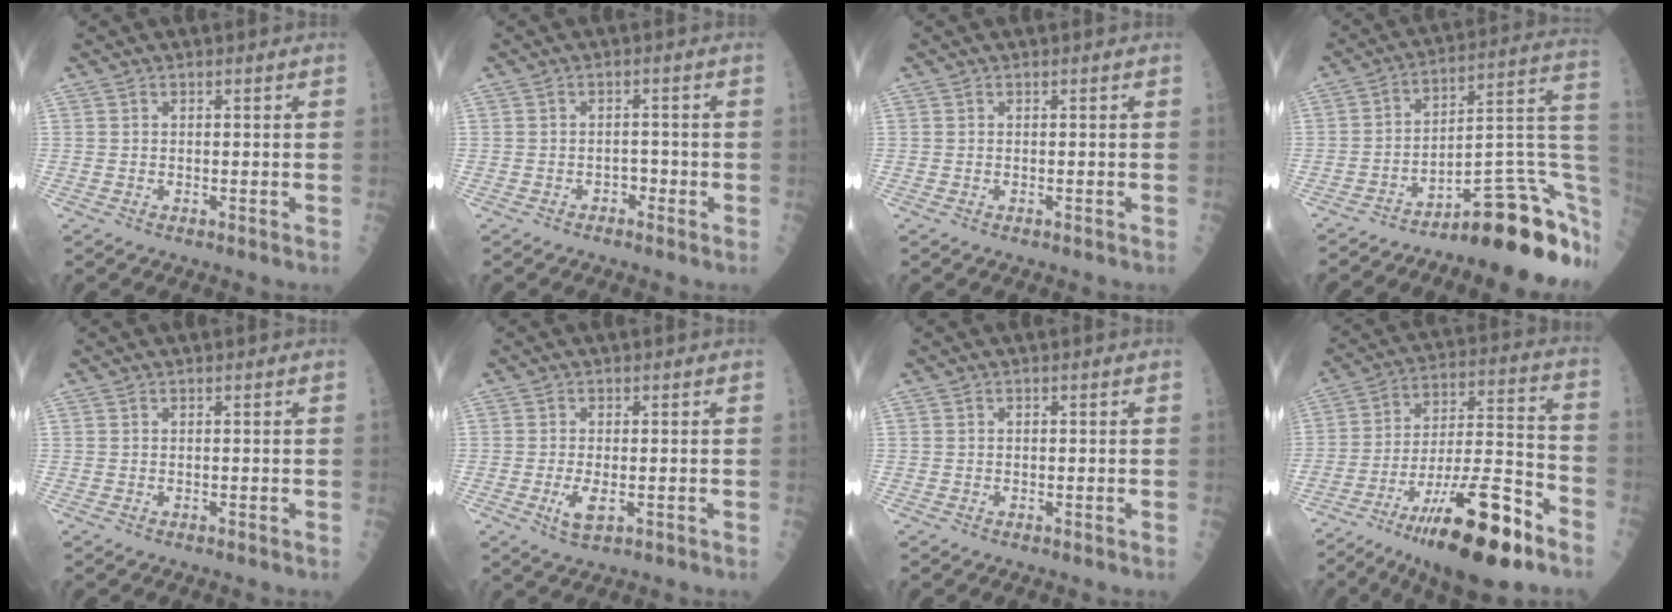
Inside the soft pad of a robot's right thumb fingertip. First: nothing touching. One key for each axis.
{"total": 2.0, "fx": -1.1, "fy": 1.4, "fz": 0.9, "tx": -0.001, "ty": 0.008, "tz": -0.019}
{"total": 0.0}
{"total": 21.0, "fx": -12.5, "fy": 4.1, "fz": 16.3, "tx": -0.134, "ty": 0.106, "tz": -0.186}
{"total": 0.0}
{"total": 3.8, "fx": -1.0, "fy": 1.5, "fz": 3.4, "tx": -0.064, "ty": -0.006, "tz": -0.016}
{"total": 0.0}
{"total": 24.6, "fx": -13.9, "fy": 6.0, "fz": 19.4, "tx": -0.319, "ty": 0.053, "tz": -0.230}